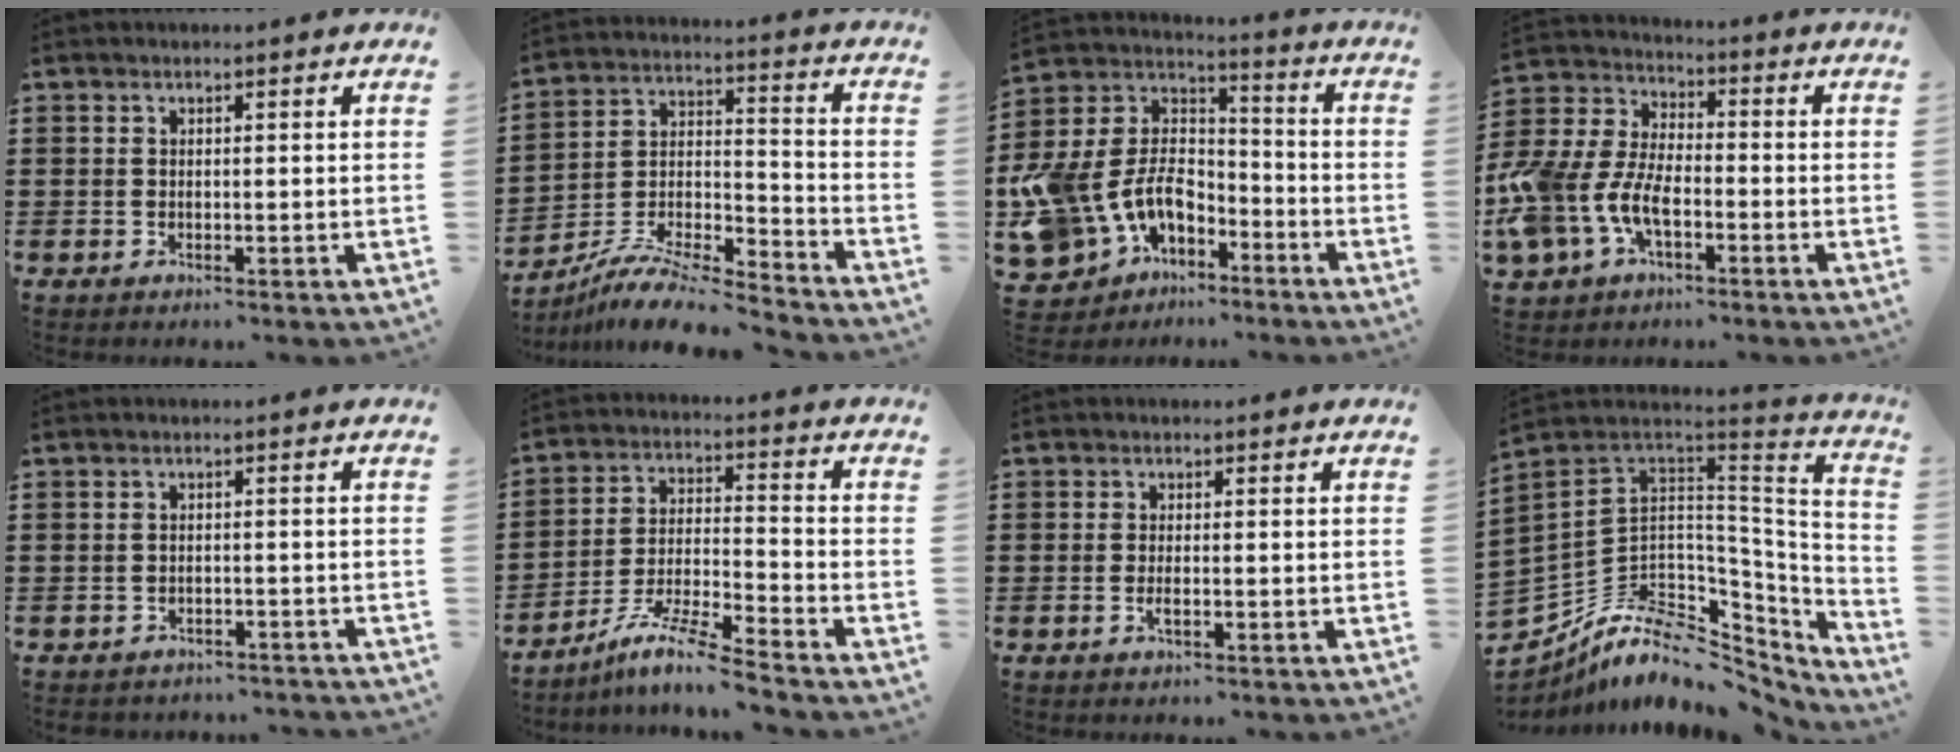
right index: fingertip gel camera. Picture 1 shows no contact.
{"total": 9.3, "force": [-8.7, 1.0, 3.3], "torque": [-0.060, 0.011, -0.173]}
{"total": 11.2, "force": [-5.5, 8.4, 5.1], "torque": [-0.160, 0.004, -0.107]}
{"total": 8.4, "force": [-3.8, 5.0, 5.6], "torque": [-0.172, -0.017, -0.087]}
{"total": 1.8, "force": [-1.8, 0.3, -0.1], "torque": [-0.005, 0.000, -0.039]}
{"total": 8.7, "force": [-7.4, 0.1, 4.5], "torque": [-0.094, 0.000, -0.149]}
{"total": 1.4, "force": [-0.4, 0.4, 1.3], "torque": [-0.031, -0.004, -0.009]}
{"total": 9.9, "force": [-4.4, 6.5, 6.1], "torque": [-0.149, -0.011, -0.076]}